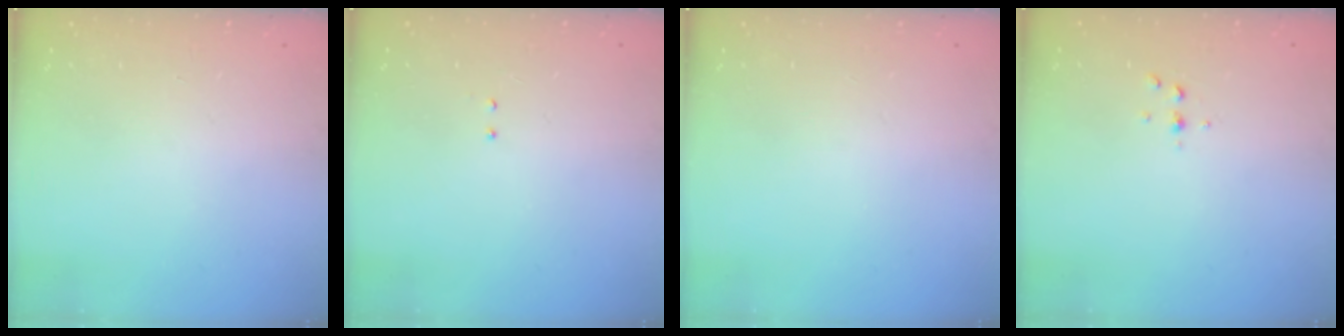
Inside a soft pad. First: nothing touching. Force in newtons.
{"total": 2.1, "press": 2.0, "slide": 0.6}
{"total": 0.0}
{"total": 2.5, "press": 2.4, "slide": 0.2}